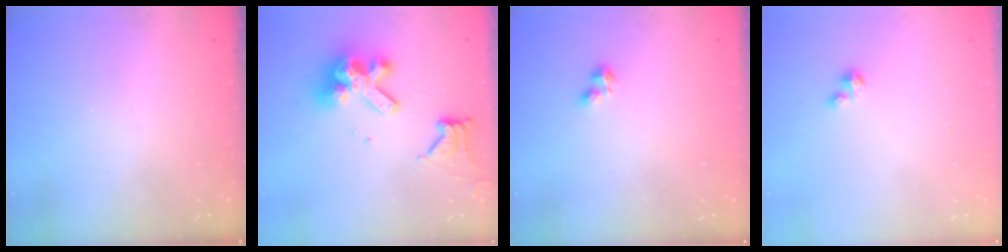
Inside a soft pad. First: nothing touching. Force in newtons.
{"total": 14.7, "press": 14.5, "slide": 1.8}
{"total": 2.2, "press": 2.2, "slide": 0.4}
{"total": 1.2, "press": 1.2, "slide": 0.2}